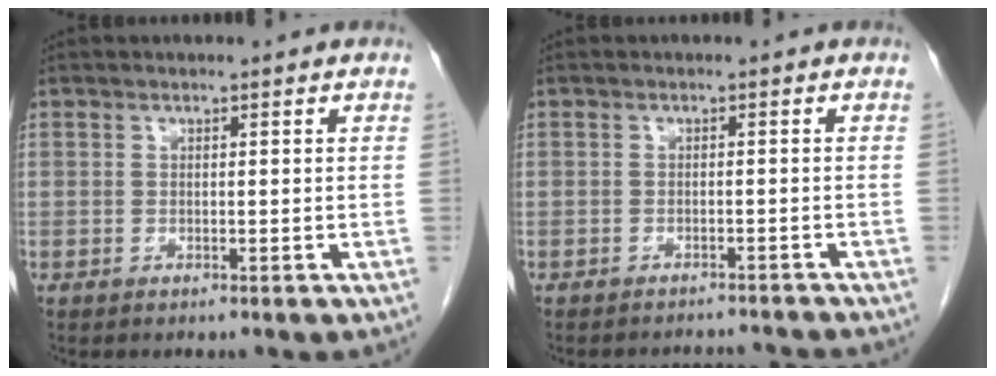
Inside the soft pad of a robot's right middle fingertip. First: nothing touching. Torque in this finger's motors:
{"motor_torque": [-0.15, 0.07, -0.15, -0.03]}